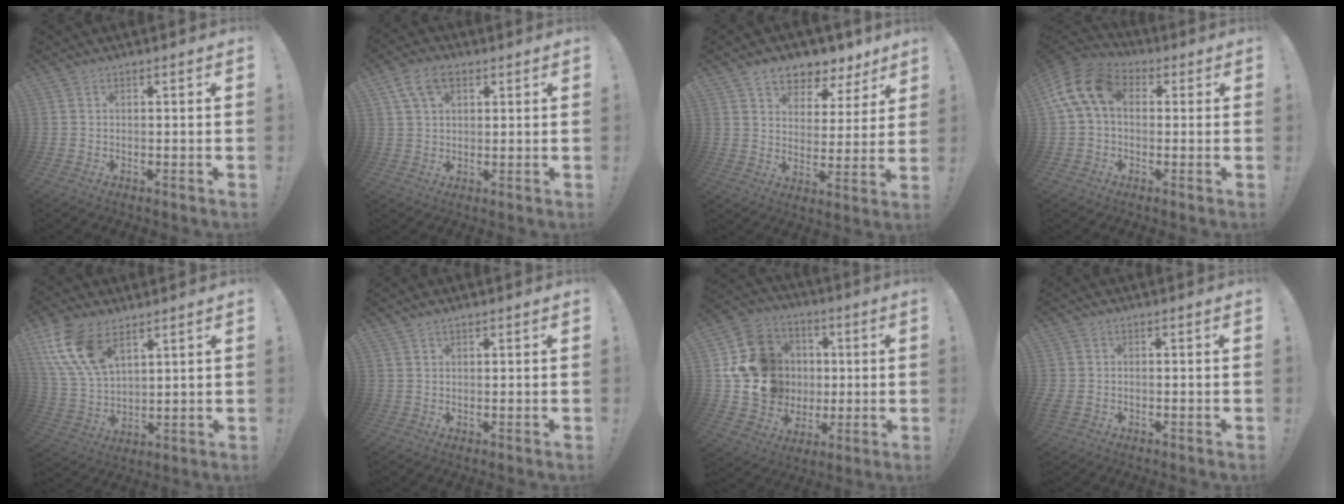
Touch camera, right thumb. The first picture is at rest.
{"total": 8.3, "force": [3.7, 5.1, 5.4], "torque": [-0.098, 0.005, 0.073]}
{"total": 8.1, "force": [6.3, 4.6, 2.2], "torque": [-0.023, -0.055, 0.118]}
{"total": 13.9, "force": [2.9, 8.9, 10.3], "torque": [-0.202, 0.011, 0.056]}
{"total": 14.6, "force": [8.3, 7.9, 9.1], "torque": [-0.191, -0.035, 0.160]}
{"total": 1.1, "force": [0.9, 0.5, 0.3], "torque": [-0.002, -0.004, 0.017]}
{"total": 18.3, "force": [1.9, 16.7, 7.2], "torque": [-0.098, 0.005, 0.073]}
{"total": 1.3, "force": [-0.5, 1.1, 0.6], "torque": [-0.009, 0.003, -0.007]}